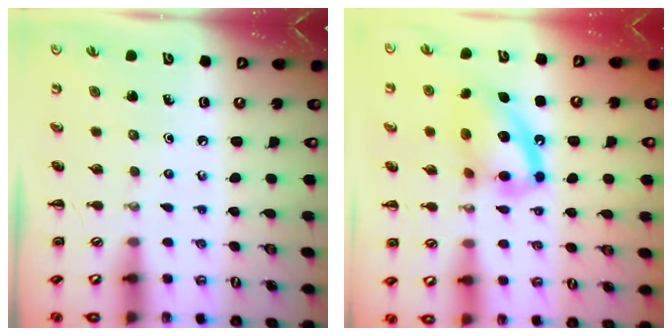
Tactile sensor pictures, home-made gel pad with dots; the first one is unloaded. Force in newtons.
{"total": 14.7, "press": 14.5, "slide": 2.4}